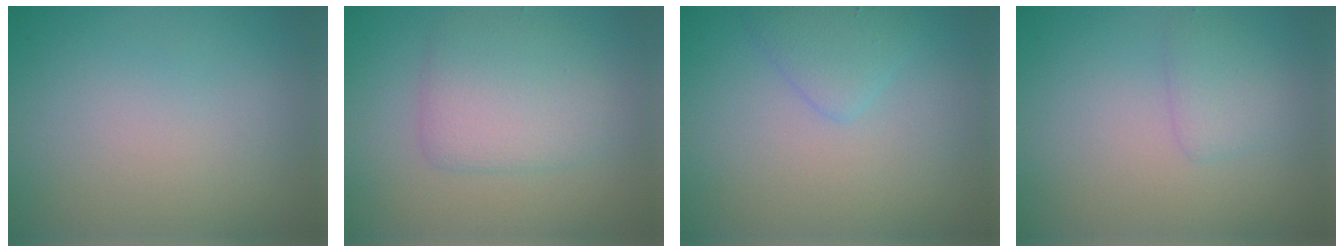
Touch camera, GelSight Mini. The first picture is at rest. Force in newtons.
{"total": 3.8, "press": 3.8, "slide": 0.2}
{"total": 1.9, "press": 1.9, "slide": 0.0}
{"total": 1.6, "press": 1.6, "slide": 0.1}